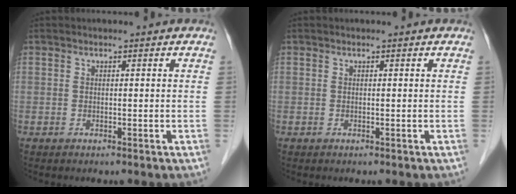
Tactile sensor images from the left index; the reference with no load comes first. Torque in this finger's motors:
{"motor_torque": [-0.01, 0.01, 0.00, -0.01]}